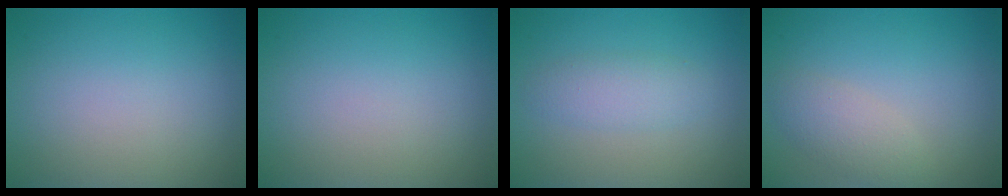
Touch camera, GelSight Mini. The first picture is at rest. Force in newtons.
{"total": 0.0}
{"total": 2.3, "press": 2.3, "slide": 0.1}
{"total": 2.5, "press": 2.5, "slide": 0.1}